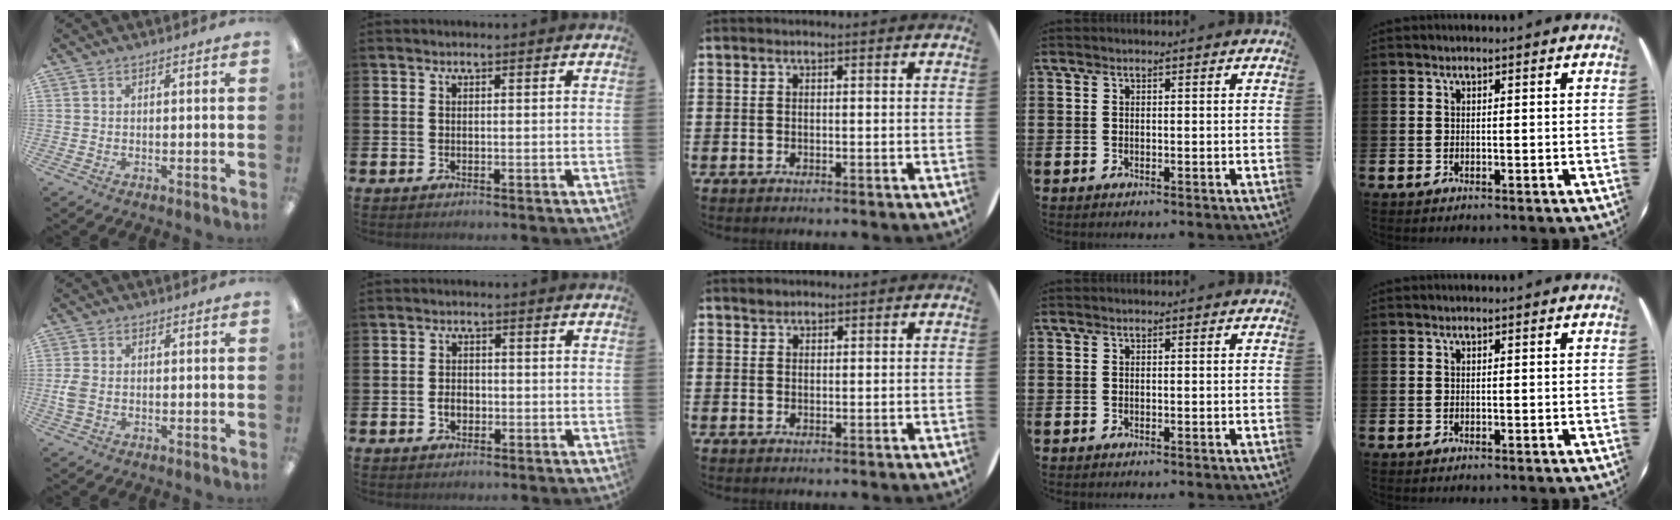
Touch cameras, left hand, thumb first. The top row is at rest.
{"thumb": {"total": 4.0, "force": [-0.4, 2.7, 2.9], "torque": [-0.065, 0.004, -0.010]}, "index": {"total": 2.1, "force": [-0.6, 1.6, 1.3], "torque": [-0.015, 0.002, -0.016]}, "middle": {"total": 1.0, "force": [1.0, 0.4, 0.0], "torque": [0.000, 0.003, 0.019]}}